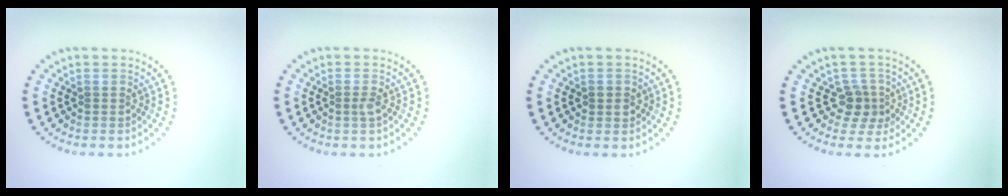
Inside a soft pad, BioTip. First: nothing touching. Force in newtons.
{"total": 0.8, "press": 0.6, "slide": 0.6}
{"total": 1.1, "press": 1.0, "slide": 0.3}
{"total": 2.3, "press": 1.8, "slide": 1.5}